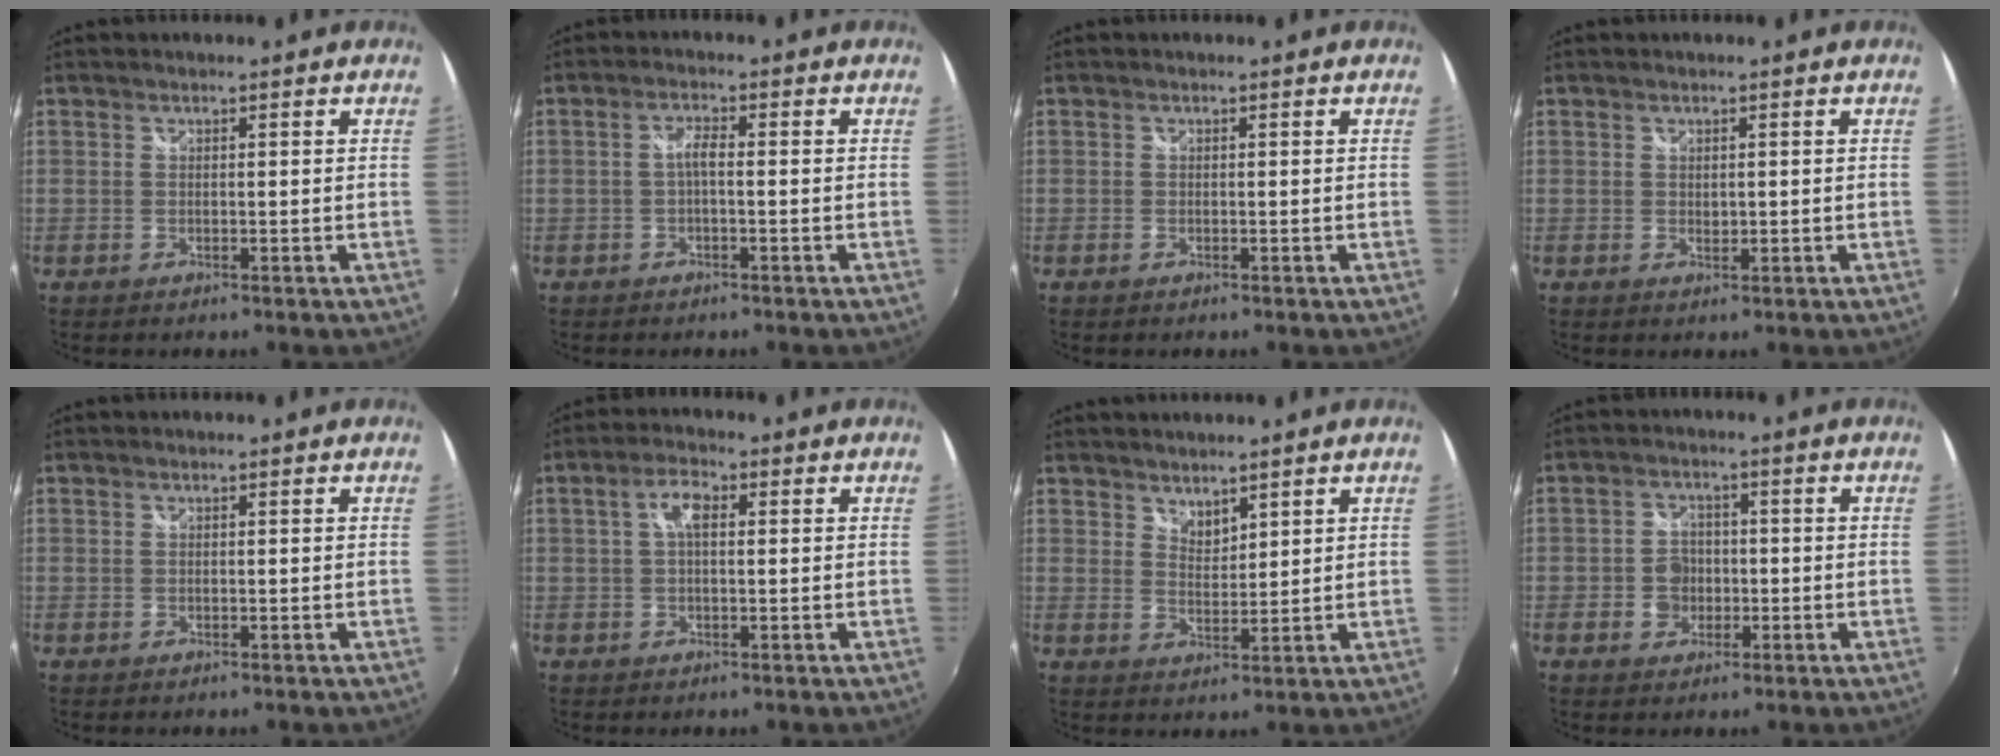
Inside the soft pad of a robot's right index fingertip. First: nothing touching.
{"total": 1.9, "force": [-0.6, 0.3, 1.8], "torque": [-0.037, 0.005, -0.011]}
{"total": 0.5, "force": [-0.4, 0.3, 0.1], "torque": [-0.002, -0.003, -0.010]}
{"total": 0.8, "force": [0.2, 0.6, 0.4], "torque": [-0.004, 0.000, 0.004]}
{"total": 0.0}
{"total": 4.0, "force": [0.7, 1.7, 3.5], "torque": [-0.066, 0.011, 0.012]}
{"total": 3.1, "force": [2.9, 1.0, 0.7], "torque": [-0.006, -0.003, 0.052]}
{"total": 4.4, "force": [-1.1, 4.0, 1.6], "torque": [-0.030, 0.008, -0.017]}